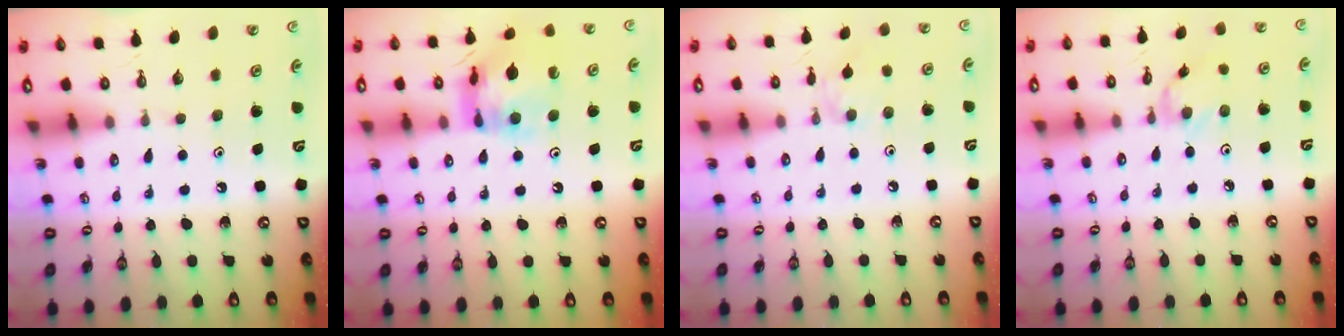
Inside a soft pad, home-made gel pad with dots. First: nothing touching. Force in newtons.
{"total": 12.5, "press": 12.4, "slide": 1.4}
{"total": 2.4, "press": 2.4, "slide": 0.5}
{"total": 1.0, "press": 1.0, "slide": 0.3}